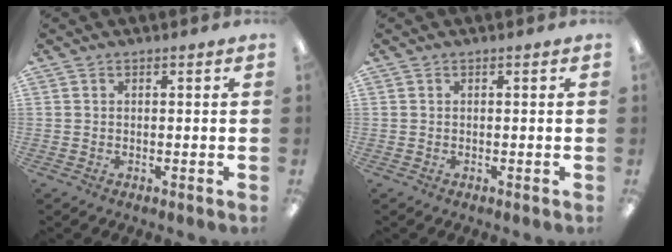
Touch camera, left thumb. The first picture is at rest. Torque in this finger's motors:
{"motor_torque": [0.00, 0.00, 0.06, 0.05, 0.00]}